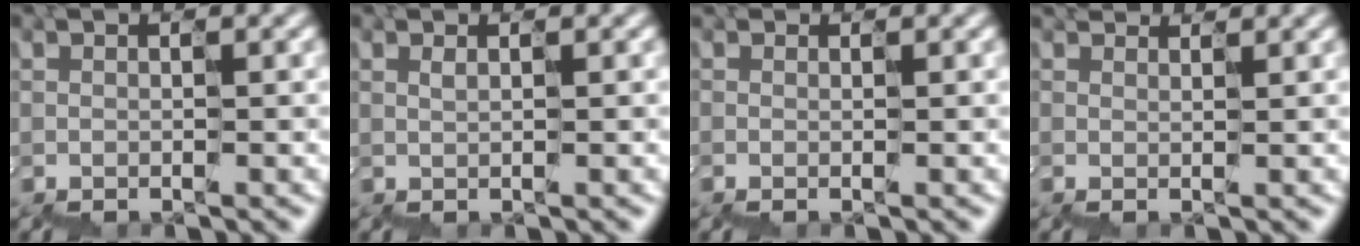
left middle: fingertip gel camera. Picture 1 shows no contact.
{"total": 0.7, "force": [0.6, -0.1, -0.4], "torque": [0.003, 0.009, 0.014]}
{"total": 0.0}
{"total": 2.3, "force": [1.9, 0.9, 0.9], "torque": [-0.003, 0.026, 0.025]}